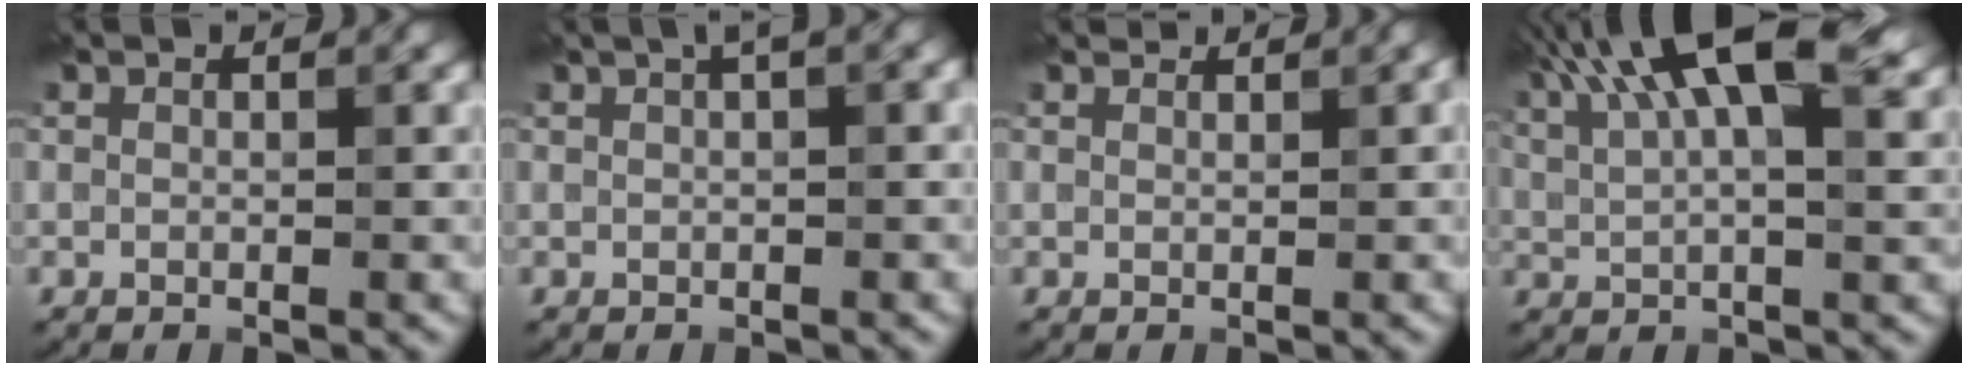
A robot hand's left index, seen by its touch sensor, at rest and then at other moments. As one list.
[{"total": 2.3, "force": [1.1, 0.5, 2.0], "torque": [-0.024, 0.008, 0.013]}, {"total": 1.6, "force": [1.5, 0.3, 0.5], "torque": [-0.015, 0.000, 0.020]}, {"total": 11.8, "force": [5.9, 3.9, 9.4], "torque": [-0.165, 0.027, 0.089]}]